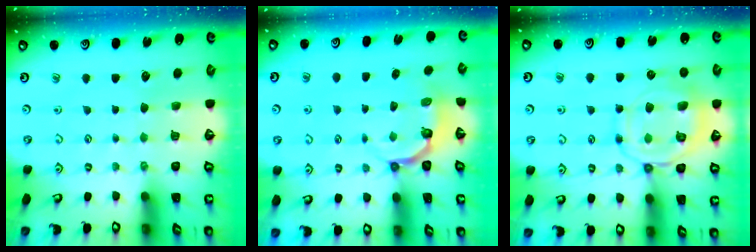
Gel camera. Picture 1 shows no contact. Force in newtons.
{"total": 5.1, "press": 4.0, "slide": 3.1}
{"total": 11.3, "press": 11.3, "slide": 1.2}